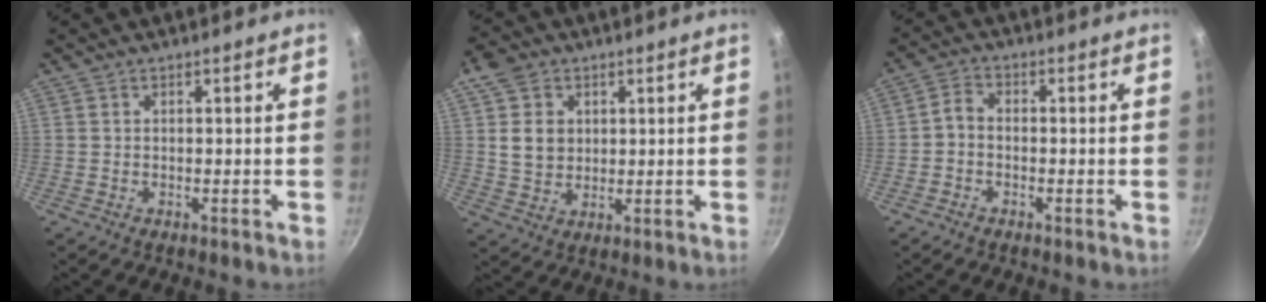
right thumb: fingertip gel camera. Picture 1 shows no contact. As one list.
[{"total": 8.1, "force": [2.0, 6.7, 4.2], "torque": [-0.048, -0.006, 0.035]}, {"total": 2.7, "force": [-1.1, 1.9, 1.6], "torque": [-0.037, 0.018, -0.030]}]